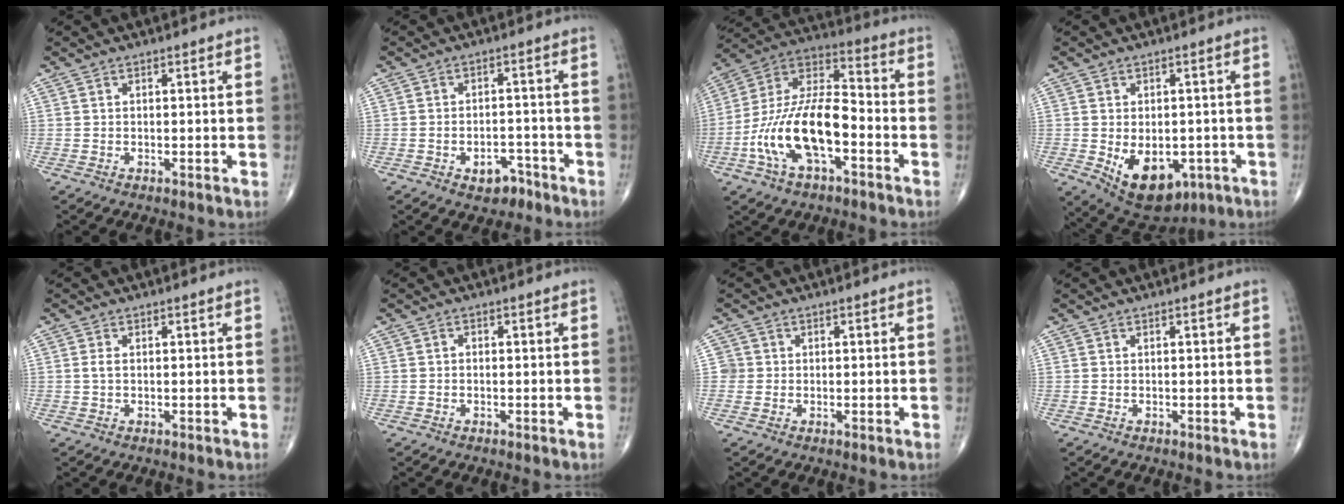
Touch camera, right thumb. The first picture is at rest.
{"total": 5.1, "force": [-3.0, 3.3, 2.6], "torque": [-0.017, 0.028, -0.040]}
{"total": 18.5, "force": [-5.9, 8.6, 15.3], "torque": [-0.292, 0.054, -0.111]}
{"total": 12.5, "force": [-3.8, 8.0, 8.8], "torque": [-0.110, -0.002, -0.036]}
{"total": 1.3, "force": [0.1, 0.7, 1.0], "torque": [-0.024, 0.002, 0.001]}
{"total": 0.5, "force": [-0.2, 0.4, 0.3], "torque": [0.000, 0.001, -0.009]}
{"total": 1.9, "force": [-0.1, 1.9, -0.1], "torque": [0.016, 0.007, -0.004]}
{"total": 0.0}